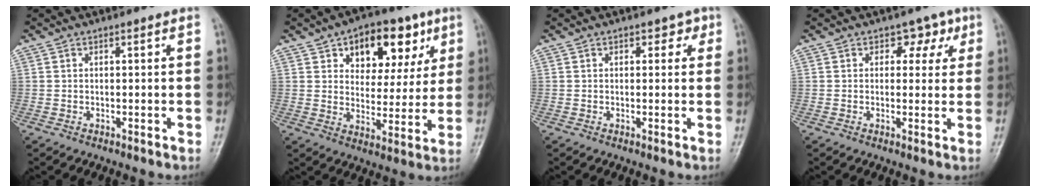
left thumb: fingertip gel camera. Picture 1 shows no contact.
{"total": 14.8, "force": [6.9, 8.9, 9.5], "torque": [-0.084, -0.013, 0.103]}
{"total": 2.2, "force": [1.0, 1.6, 1.1], "torque": [0.009, 0.000, 0.006]}
{"total": 4.3, "force": [1.8, 3.2, 2.1], "torque": [0.008, -0.003, 0.017]}